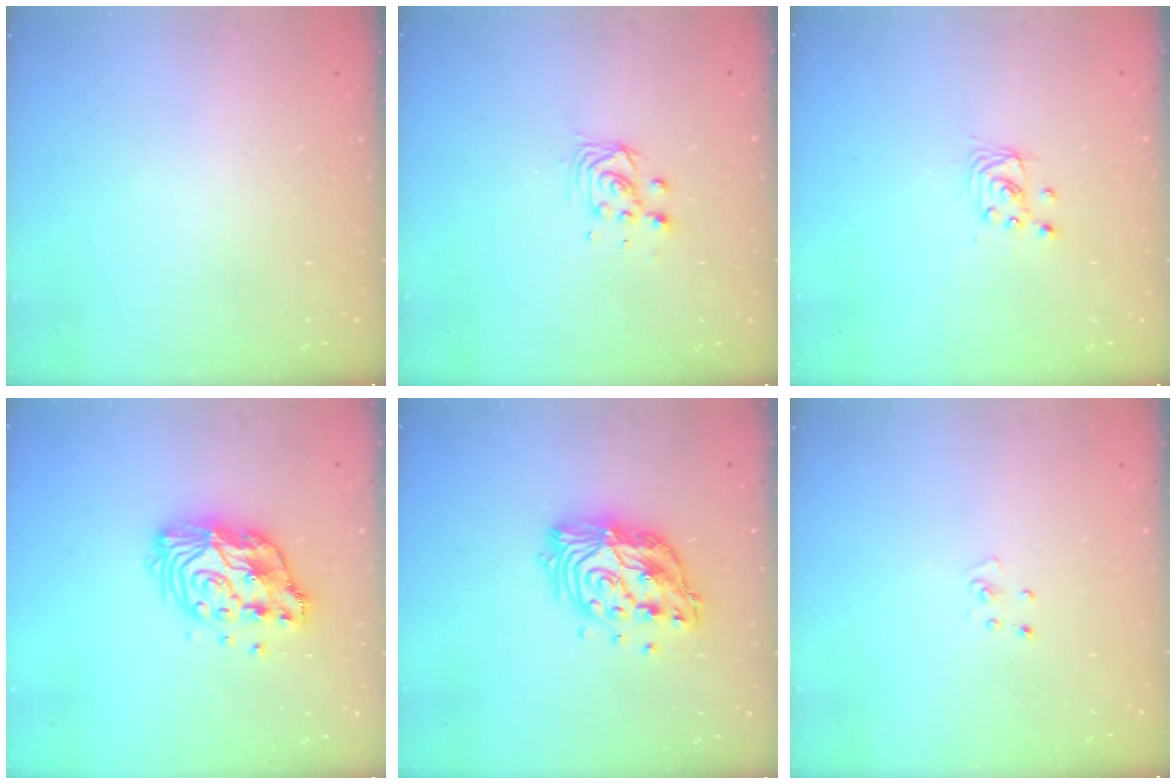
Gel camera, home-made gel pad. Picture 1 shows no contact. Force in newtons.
{"total": 4.2, "press": 4.2, "slide": 0.3}
{"total": 2.8, "press": 2.8, "slide": 0.2}
{"total": 13.5, "press": 13.4, "slide": 1.2}
{"total": 16.8, "press": 16.7, "slide": 1.5}
{"total": 2.5, "press": 2.5, "slide": 0.3}